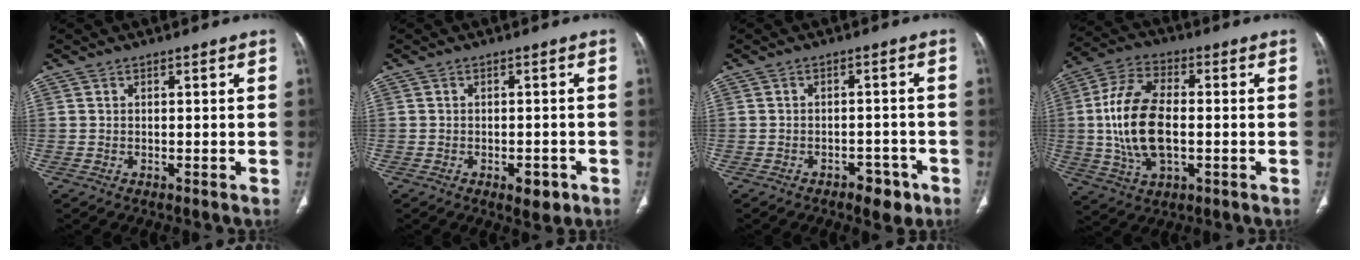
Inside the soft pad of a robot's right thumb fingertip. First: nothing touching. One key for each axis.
{"total": 3.6, "fx": -1.7, "fy": 1.9, "fz": 2.6, "tx": -0.022, "ty": 0.006, "tz": -0.015}
{"total": 4.7, "fx": -2.9, "fy": 2.6, "fz": 2.7, "tx": -0.017, "ty": 0.020, "tz": -0.034}
{"total": 15.4, "fx": -0.7, "fy": 8.3, "fz": 13.0, "tx": -0.258, "ty": 0.014, "tz": -0.012}